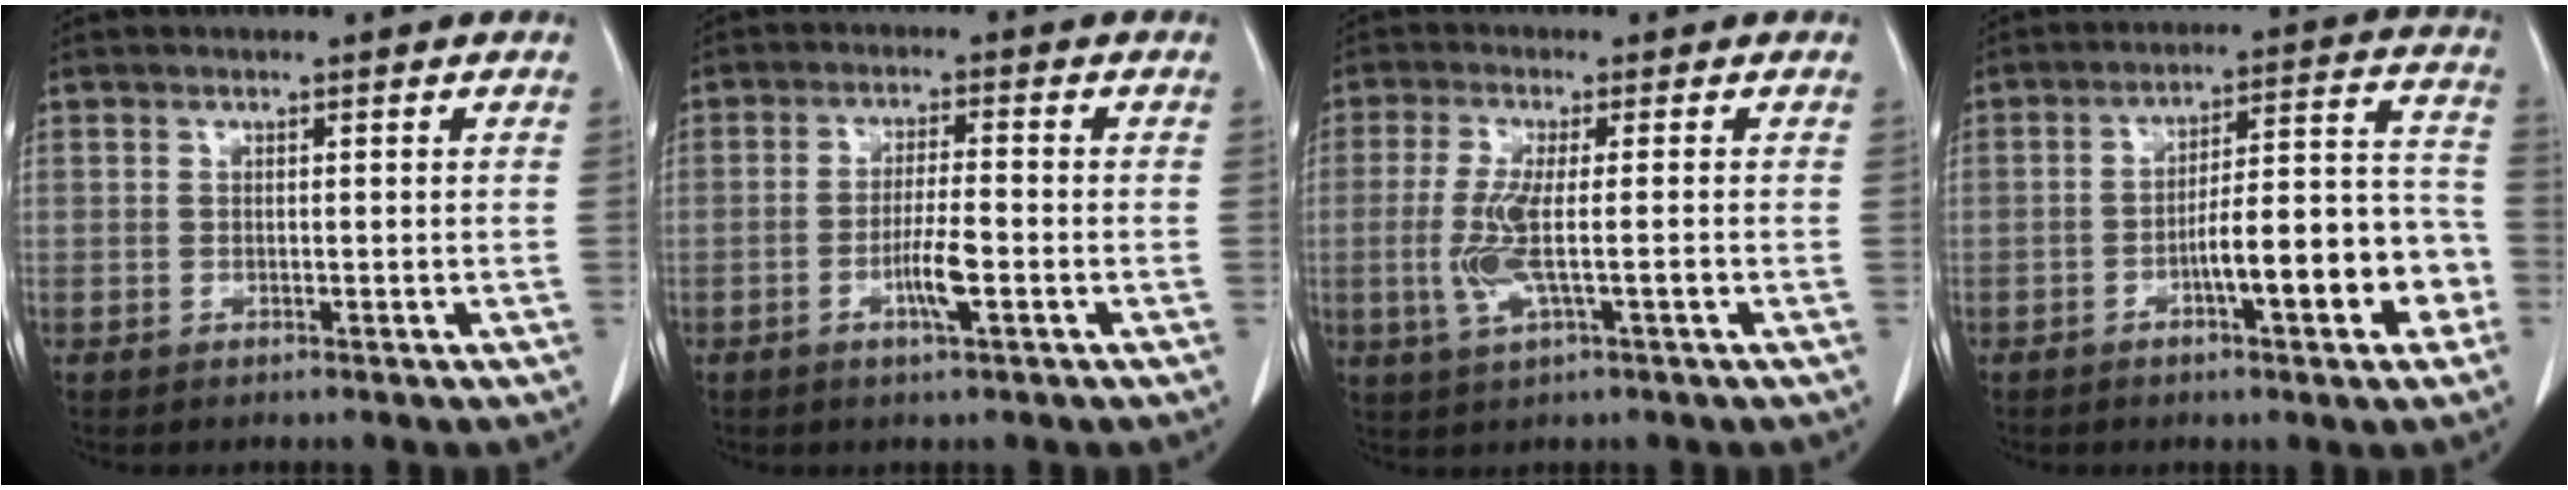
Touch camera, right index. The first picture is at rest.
{"total": 4.9, "force": [-1.7, 0.3, 4.6], "torque": [-0.086, -0.003, -0.029]}
{"total": 6.1, "force": [-1.0, 0.7, 6.0], "torque": [-0.133, -0.009, -0.017]}
{"total": 13.4, "force": [-4.6, 2.7, 12.3], "torque": [-0.168, 0.032, -0.062]}